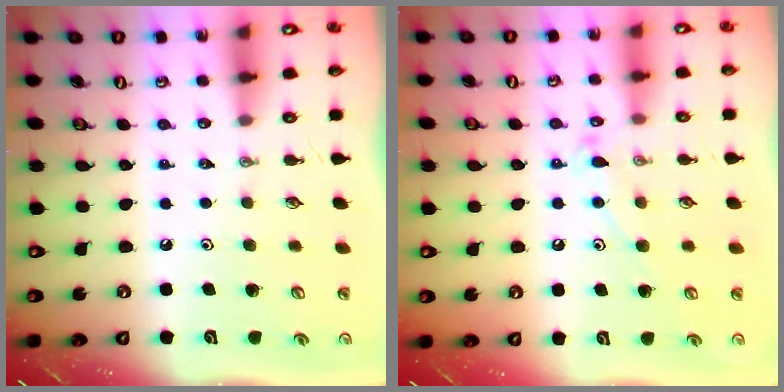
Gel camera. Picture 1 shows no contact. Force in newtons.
{"total": 9.8, "press": 9.7, "slide": 0.9}